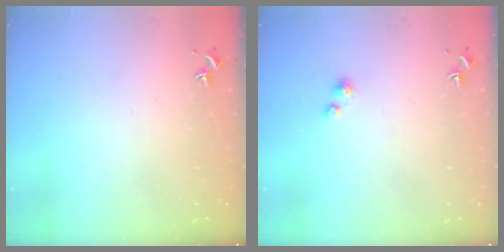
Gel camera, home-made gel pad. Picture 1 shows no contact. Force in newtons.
{"total": 2.2, "press": 2.2, "slide": 0.2}